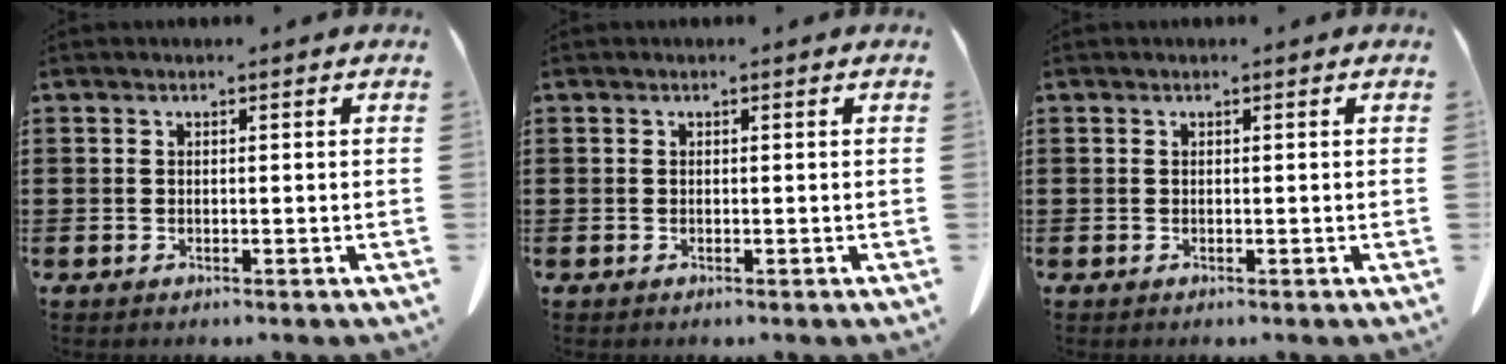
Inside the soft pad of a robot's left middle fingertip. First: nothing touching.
{"total": 0.0}
{"total": 0.0}